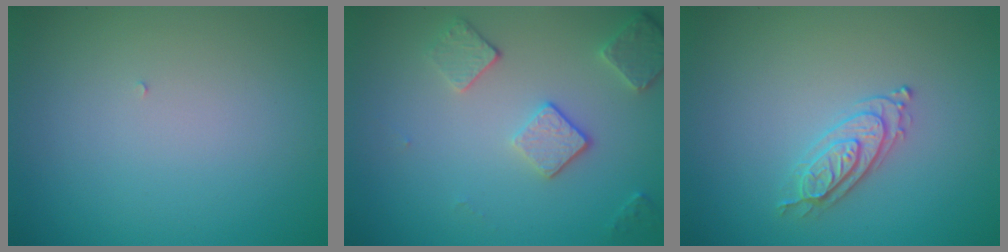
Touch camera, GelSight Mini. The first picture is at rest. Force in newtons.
{"total": 3.1, "press": 2.7, "slide": 1.7}
{"total": 2.2, "press": 2.2, "slide": 0.3}